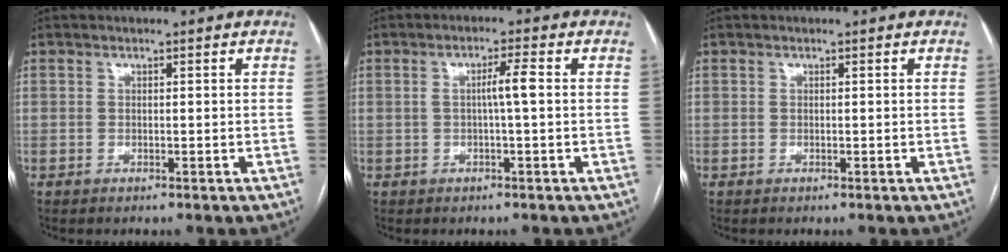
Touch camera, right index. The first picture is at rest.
{"total": 3.3, "force": [0.1, -0.2, 3.3], "torque": [-0.058, 0.004, 0.001]}
{"total": 0.0}